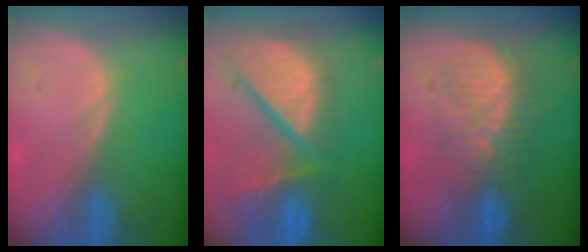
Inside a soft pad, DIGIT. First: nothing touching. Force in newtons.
{"total": 12.9, "press": 10.7, "slide": 7.2}
{"total": 8.7, "press": 8.5, "slide": 1.8}